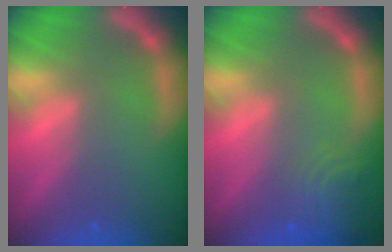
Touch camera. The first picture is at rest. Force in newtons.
{"total": 4.0}